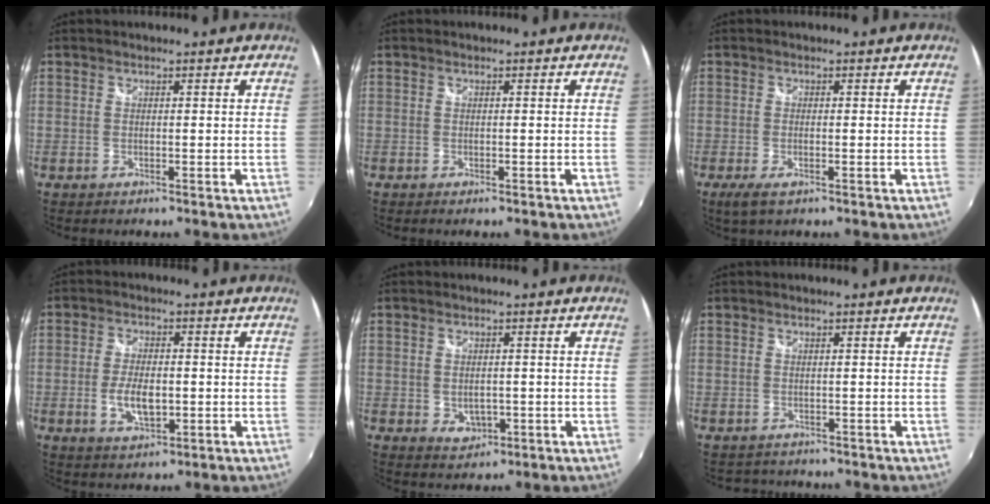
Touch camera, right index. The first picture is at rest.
{"total": 0.5, "force": [-0.4, 0.2, 0.2], "torque": [-0.006, -0.003, -0.008]}
{"total": 3.2, "force": [-1.4, 0.8, 2.8], "torque": [-0.057, -0.010, -0.022]}
{"total": 6.7, "force": [-1.3, 3.2, 5.7], "torque": [-0.117, -0.006, -0.021]}
{"total": 4.3, "force": [-0.8, 3.3, 2.7], "torque": [-0.047, -0.007, -0.006]}
{"total": 1.7, "force": [-1.3, 1.1, -0.2], "torque": [-0.001, 0.000, -0.017]}